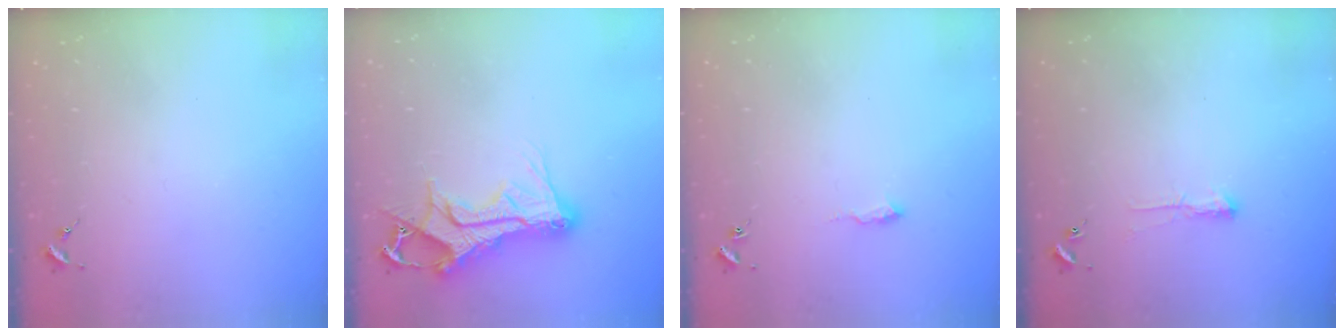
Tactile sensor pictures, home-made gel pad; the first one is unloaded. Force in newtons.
{"total": 16.4, "press": 16.3, "slide": 1.3}
{"total": 5.7, "press": 5.7, "slide": 0.6}
{"total": 3.9, "press": 3.9, "slide": 0.5}